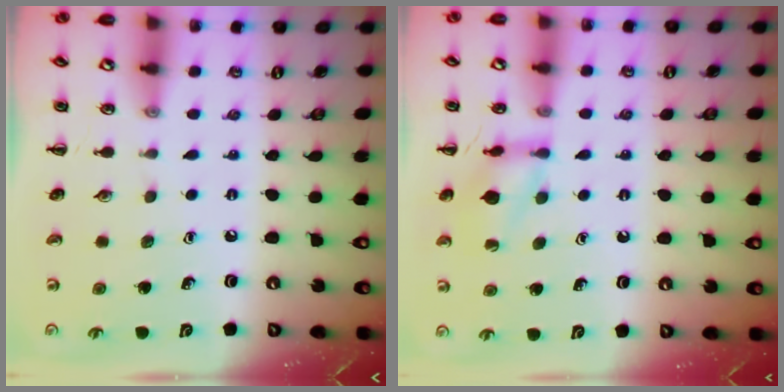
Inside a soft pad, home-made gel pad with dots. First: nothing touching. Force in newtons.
{"total": 11.9, "press": 11.9, "slide": 0.9}